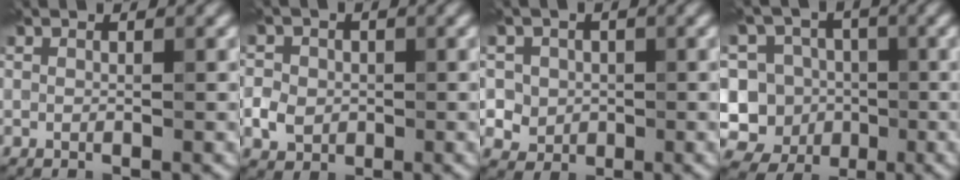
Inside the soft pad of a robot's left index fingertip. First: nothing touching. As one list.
[{"total": 2.8, "force": [-0.5, 2.5, 1.1], "torque": [-0.009, -0.002, -0.013]}, {"total": 5.0, "force": [1.1, 4.6, 1.7], "torque": [-0.024, 0.023, 0.006]}, {"total": 12.1, "force": [-1.6, 11.5, 3.4], "torque": [-0.097, 0.024, -0.045]}]